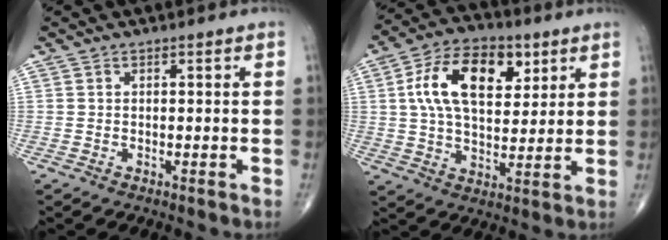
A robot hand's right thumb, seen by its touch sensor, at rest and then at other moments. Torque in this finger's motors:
{"motor_torque": [-0.07, 1.01, 1.33, 0.63, 0.43]}